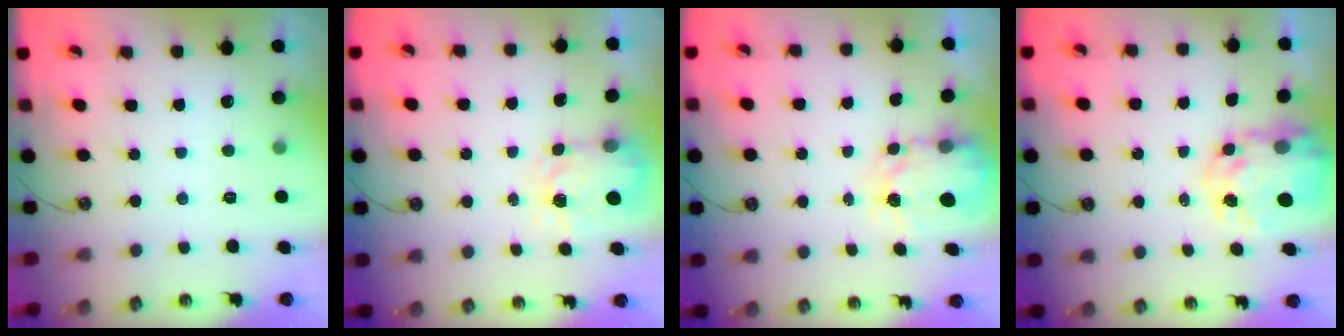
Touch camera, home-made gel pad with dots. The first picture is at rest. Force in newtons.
{"total": 4.0, "press": 3.9, "slide": 0.7}
{"total": 4.0, "press": 4.0, "slide": 0.0}
{"total": 8.5, "press": 8.5, "slide": 0.8}